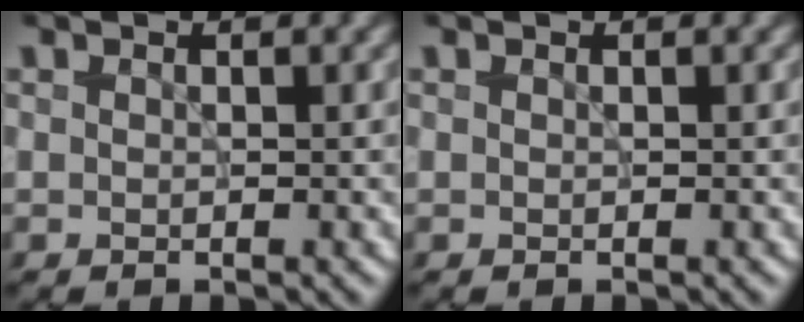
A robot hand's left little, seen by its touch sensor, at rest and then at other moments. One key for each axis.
{"total": 0.0}